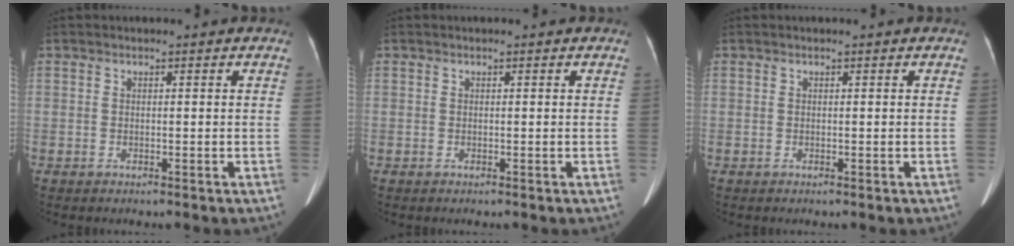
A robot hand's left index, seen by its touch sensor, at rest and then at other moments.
{"total": 0.0}
{"total": 0.0}